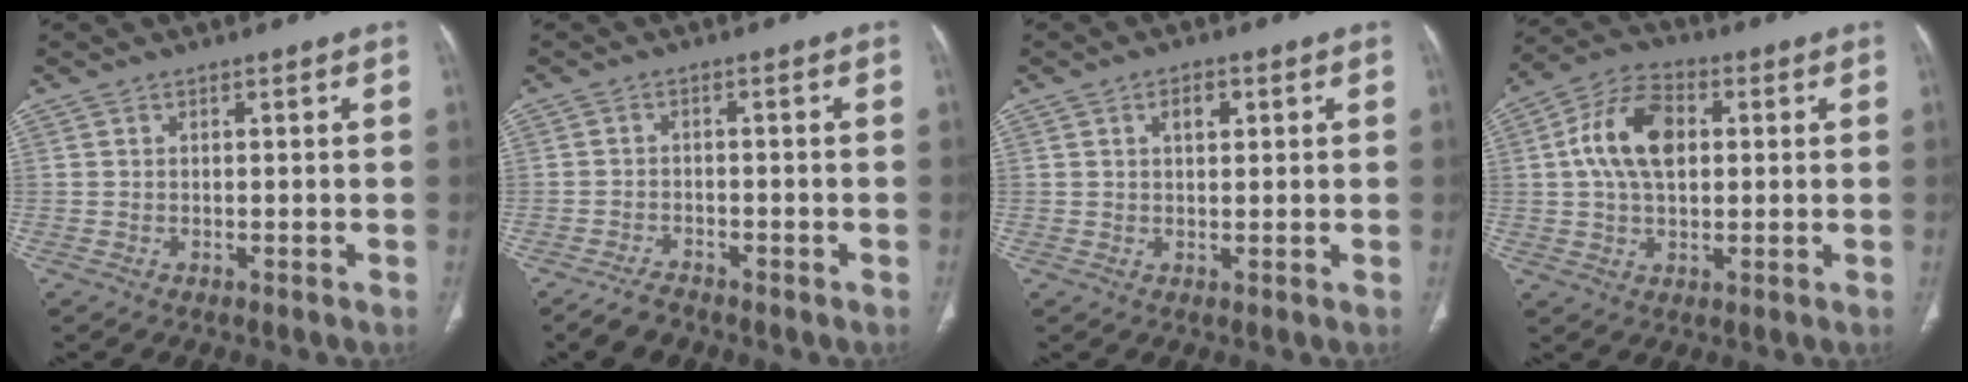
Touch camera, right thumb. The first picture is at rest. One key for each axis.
{"total": 3.4, "fx": -2.9, "fy": 1.5, "fz": 1.1, "tx": -0.029, "ty": 0.011, "tz": -0.050}
{"total": 3.2, "fx": 1.2, "fy": 1.8, "fz": 2.4, "tx": -0.031, "ty": -0.001, "tz": 0.019}
{"total": 12.0, "fx": 1.9, "fy": 7.3, "fz": 9.3, "tx": -0.166, "ty": 0.017, "tz": 0.028}